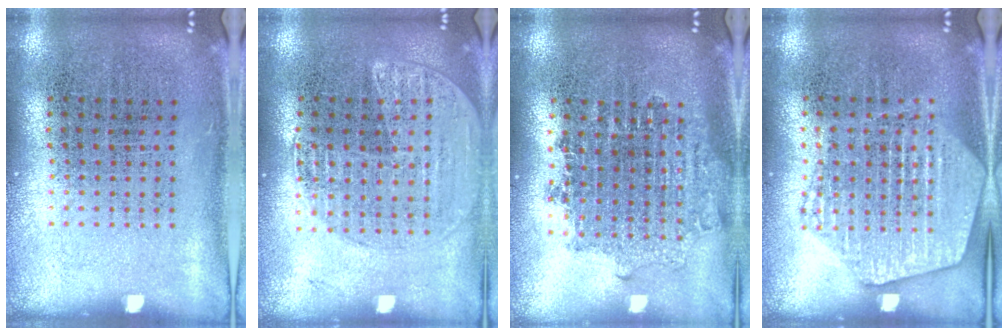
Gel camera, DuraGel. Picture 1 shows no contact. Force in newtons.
{"total": 1.6, "press": 1.5, "slide": 0.4}
{"total": 1.7, "press": 1.4, "slide": 1.0}
{"total": 1.9, "press": 1.9, "slide": 0.3}